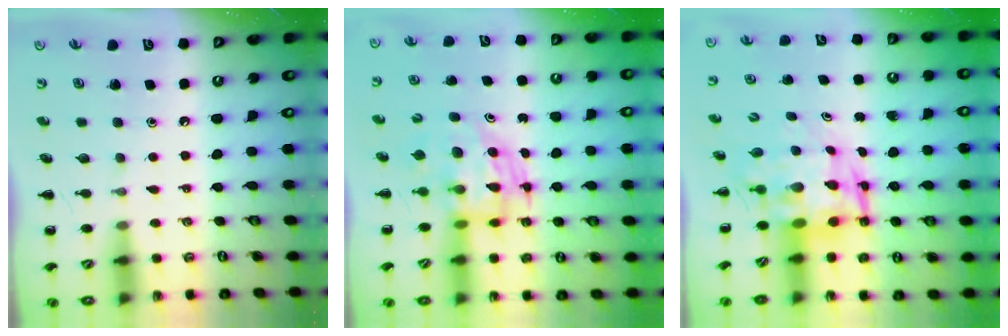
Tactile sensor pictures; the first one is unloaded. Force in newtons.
{"total": 5.5, "press": 5.3, "slide": 1.4}
{"total": 5.5, "press": 5.2, "slide": 1.7}